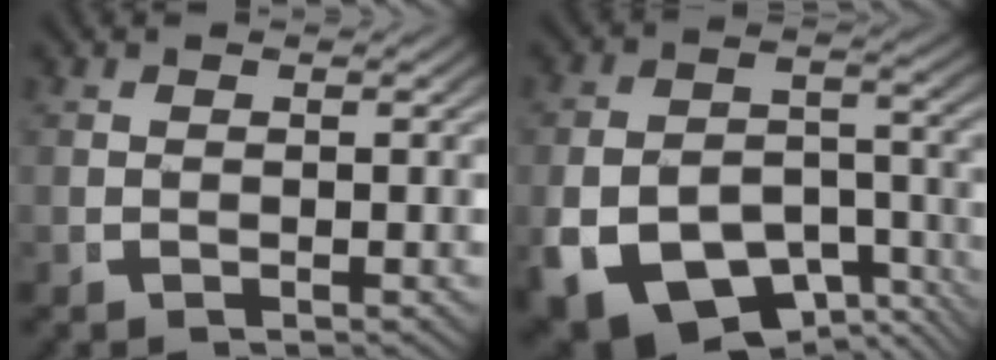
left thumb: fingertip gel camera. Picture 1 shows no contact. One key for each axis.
{"total": 12.2, "fx": -6.3, "fy": 8.2, "fz": 6.5, "tx": -0.141, "ty": -0.057, "tz": -0.077}